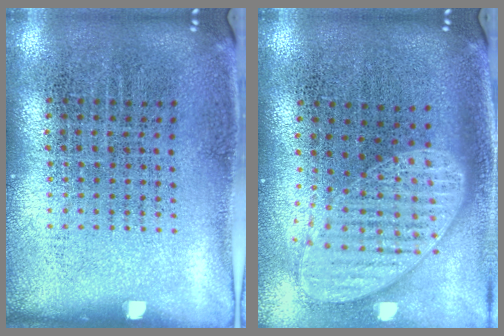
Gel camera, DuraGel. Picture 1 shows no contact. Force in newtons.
{"total": 1.7, "press": 1.3, "slide": 1.0}